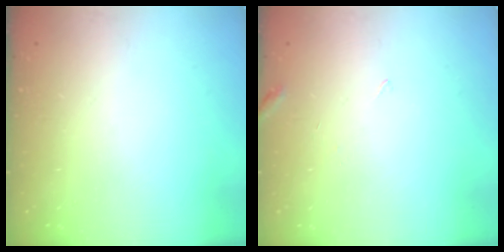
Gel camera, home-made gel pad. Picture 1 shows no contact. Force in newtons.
{"total": 3.0, "press": 3.0, "slide": 0.2}